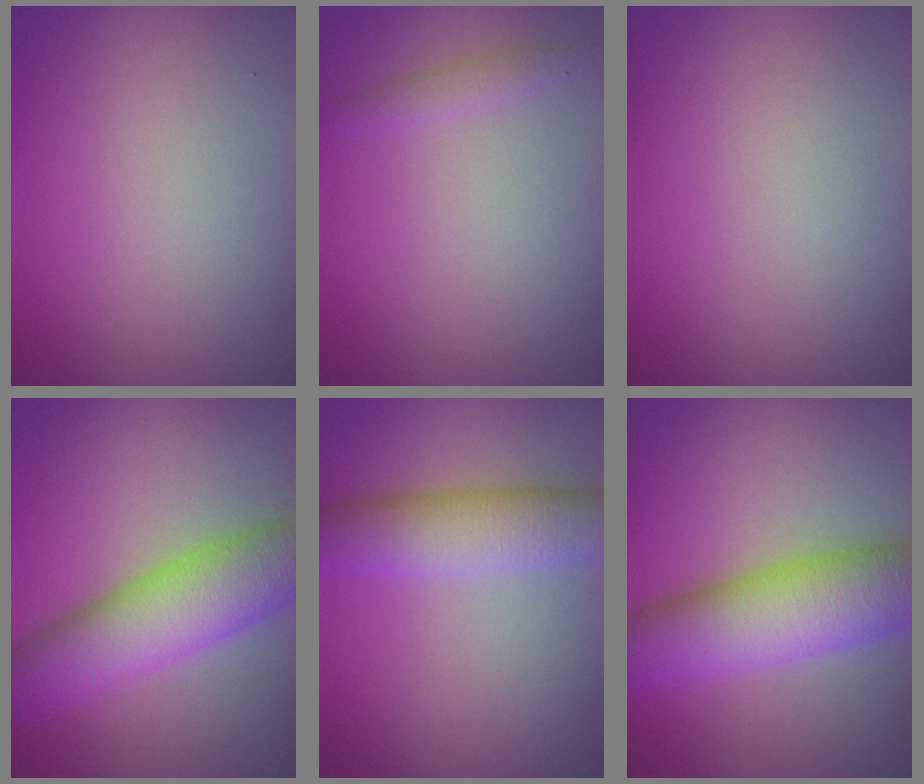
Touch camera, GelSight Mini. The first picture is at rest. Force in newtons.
{"total": 1.1, "press": 1.1, "slide": 0.0}
{"total": 0.0}
{"total": 8.2, "press": 8.2, "slide": 0.5}
{"total": 5.5, "press": 5.5, "slide": 0.1}
{"total": 9.3, "press": 9.3, "slide": 0.2}